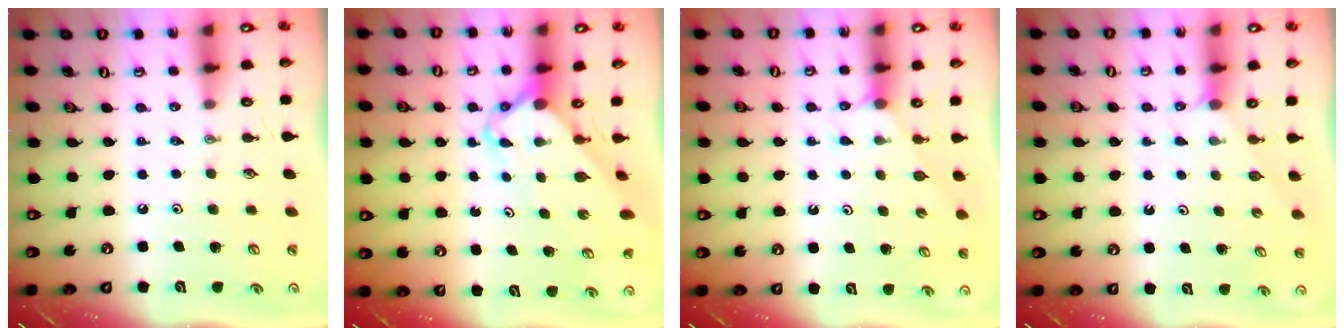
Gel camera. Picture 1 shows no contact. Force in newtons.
{"total": 4.6, "press": 4.6, "slide": 0.3}
{"total": 2.5, "press": 2.5, "slide": 0.4}
{"total": 2.5, "press": 2.4, "slide": 0.4}